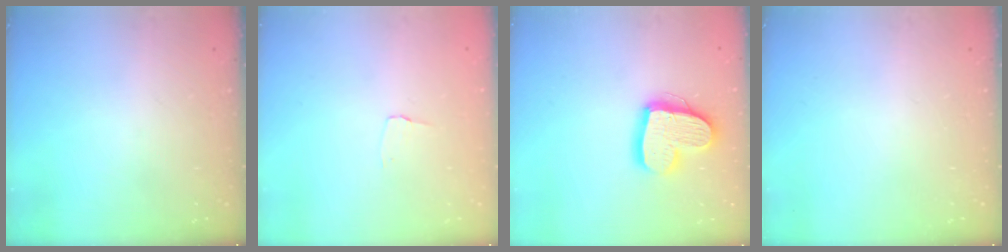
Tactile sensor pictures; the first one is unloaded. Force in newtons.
{"total": 2.6, "press": 2.6, "slide": 0.2}
{"total": 16.0, "press": 16.0, "slide": 1.5}
{"total": 0.0}